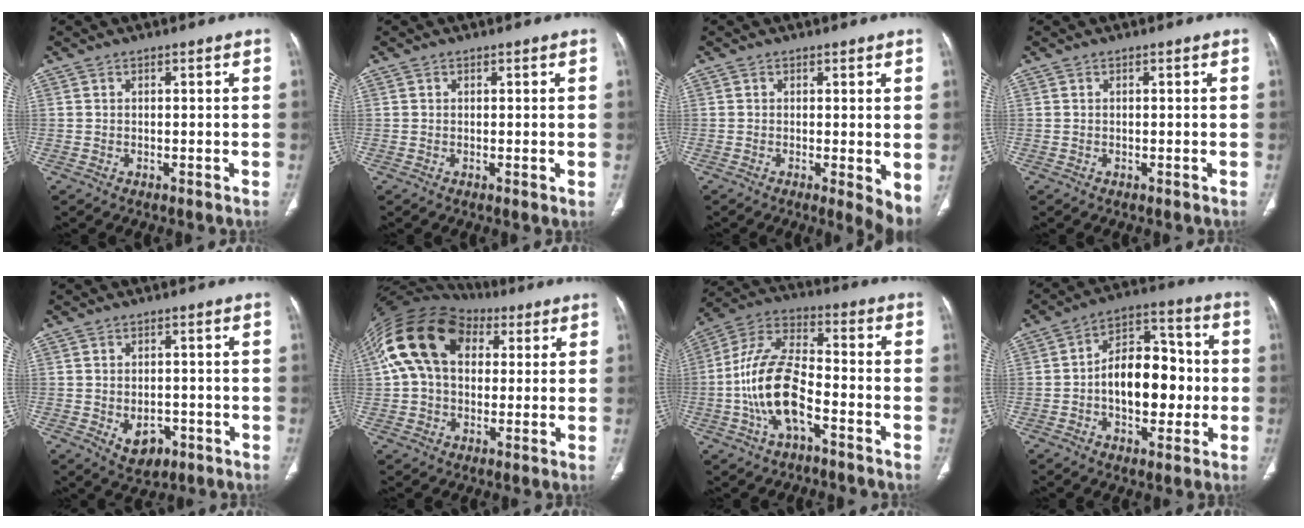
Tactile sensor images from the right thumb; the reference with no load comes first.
{"total": 0.5, "force": [0.2, 0.1, 0.5], "torque": [-0.012, -0.004, 0.002]}
{"total": 5.0, "force": [-0.2, 1.5, 4.7], "torque": [-0.064, -0.015, -0.006]}
{"total": 0.0}
{"total": 5.5, "force": [-1.9, 3.8, 3.6], "torque": [-0.040, 0.008, -0.015]}
{"total": 18.7, "force": [5.3, 12.9, 12.4], "torque": [-0.240, 0.039, 0.089]}
{"total": 14.1, "force": [-4.5, 6.6, 11.6], "torque": [-0.232, 0.043, -0.086]}
{"total": 14.7, "force": [-1.5, 9.1, 11.5], "torque": [-0.139, 0.035, -0.026]}